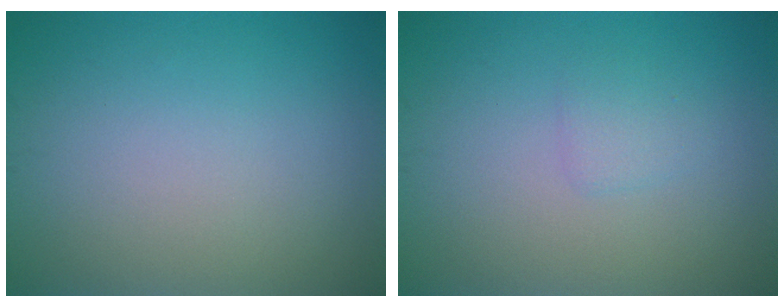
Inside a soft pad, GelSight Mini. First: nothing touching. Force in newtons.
{"total": 1.1, "press": 1.1, "slide": 0.1}